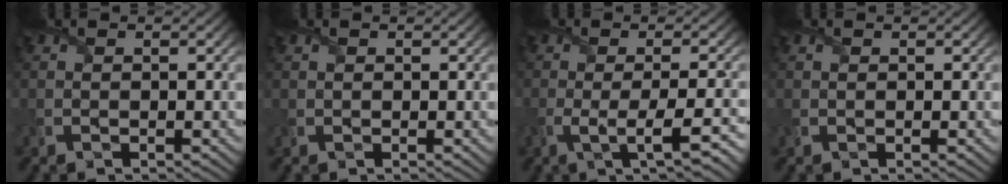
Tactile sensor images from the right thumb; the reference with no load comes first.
{"total": 0.0}
{"total": 5.9, "force": [-2.2, 1.0, 5.4], "torque": [-0.083, 0.001, -0.041]}
{"total": 0.0}